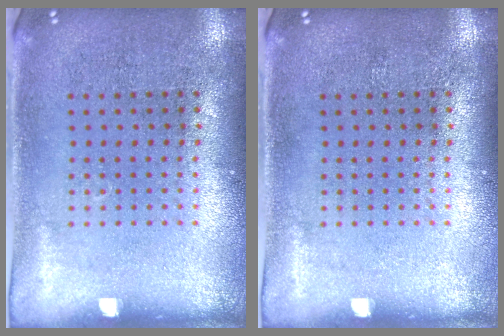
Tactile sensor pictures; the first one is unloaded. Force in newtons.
{"total": 0.0}